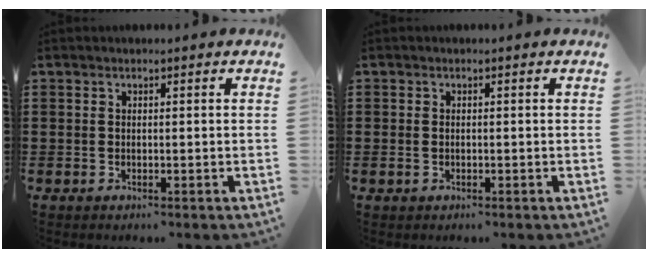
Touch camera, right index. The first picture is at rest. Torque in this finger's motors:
{"motor_torque": [-0.24, 0.08, -0.02, -0.01]}